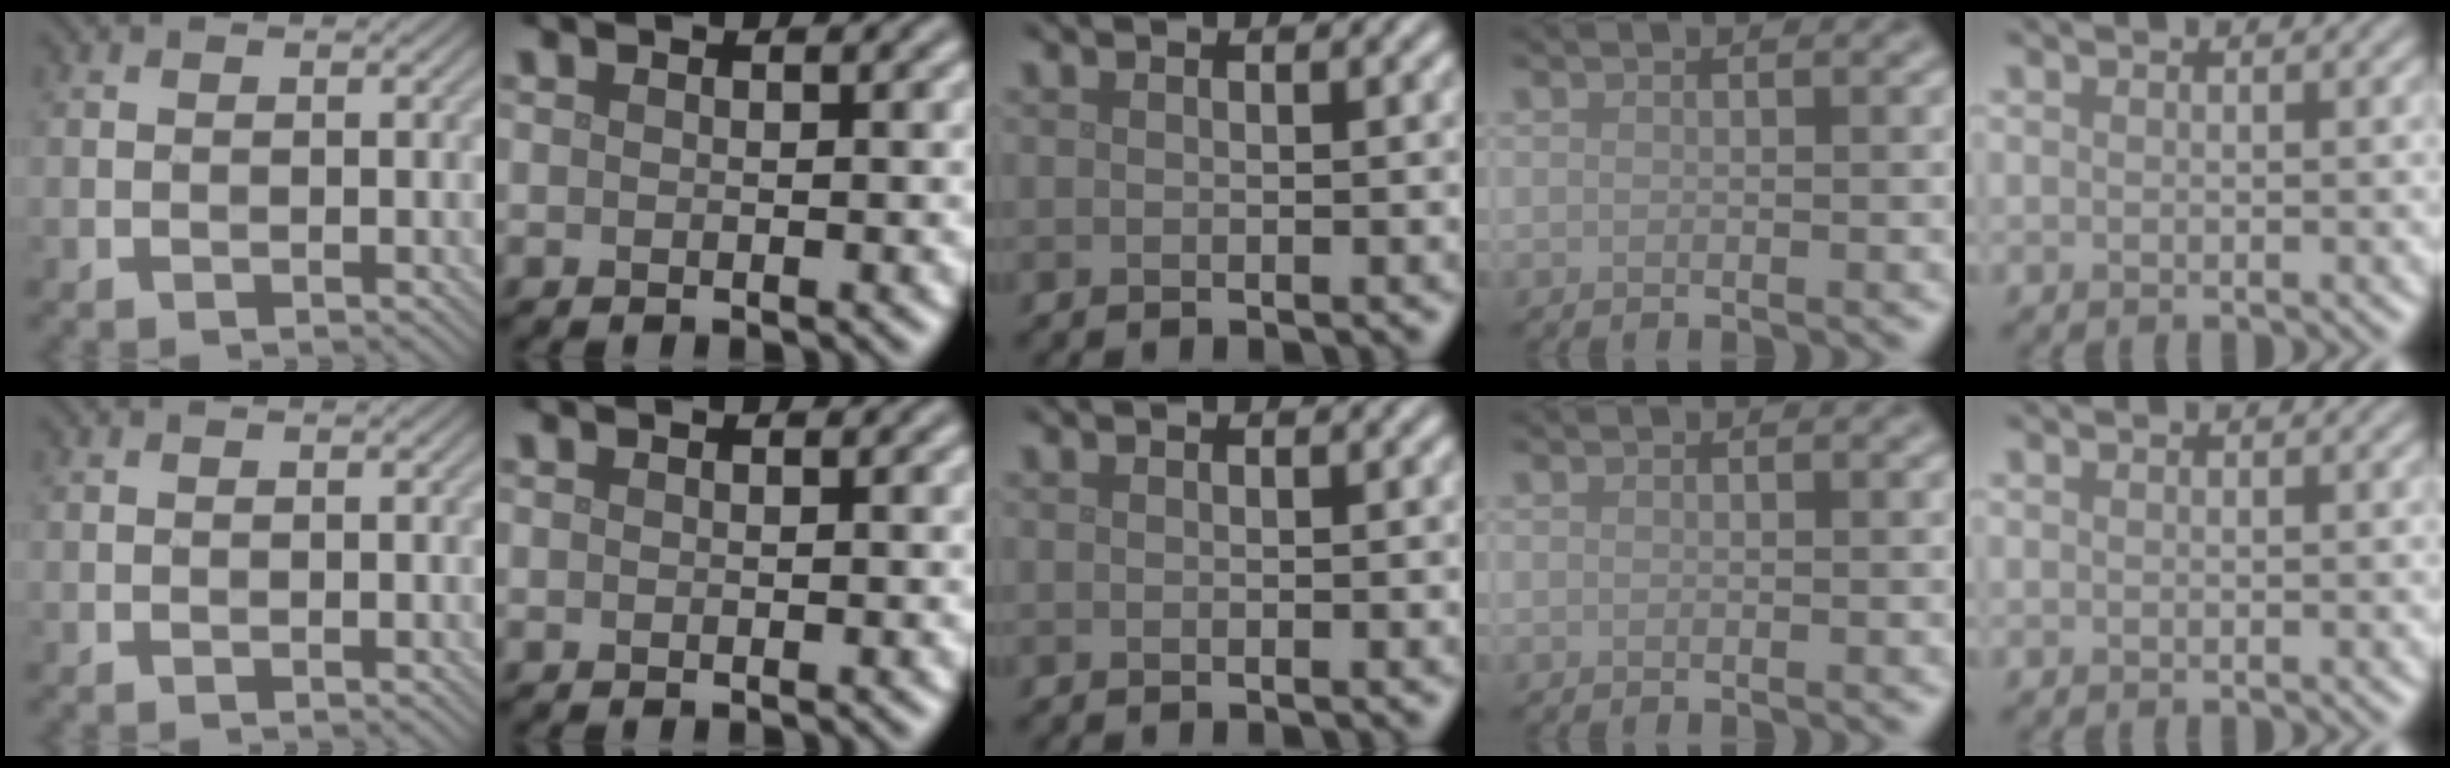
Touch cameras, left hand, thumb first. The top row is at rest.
{}